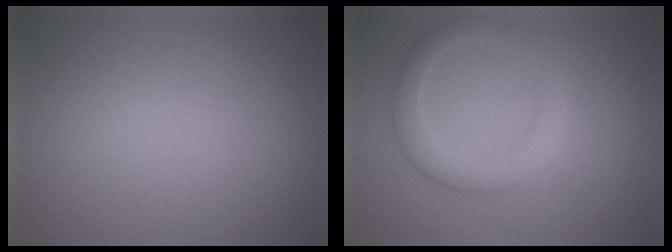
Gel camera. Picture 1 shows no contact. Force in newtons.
{"total": 3.4, "press": 3.4, "slide": 0.4}